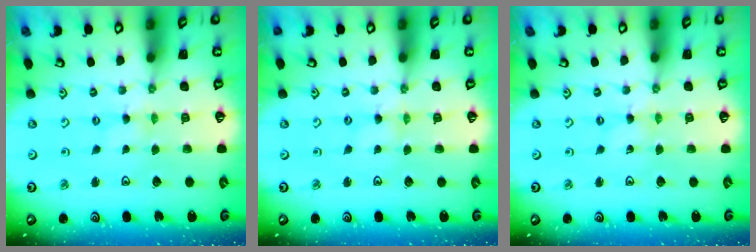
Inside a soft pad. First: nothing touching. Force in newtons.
{"total": 0.8, "press": 0.8, "slide": 0.1}
{"total": 0.0}